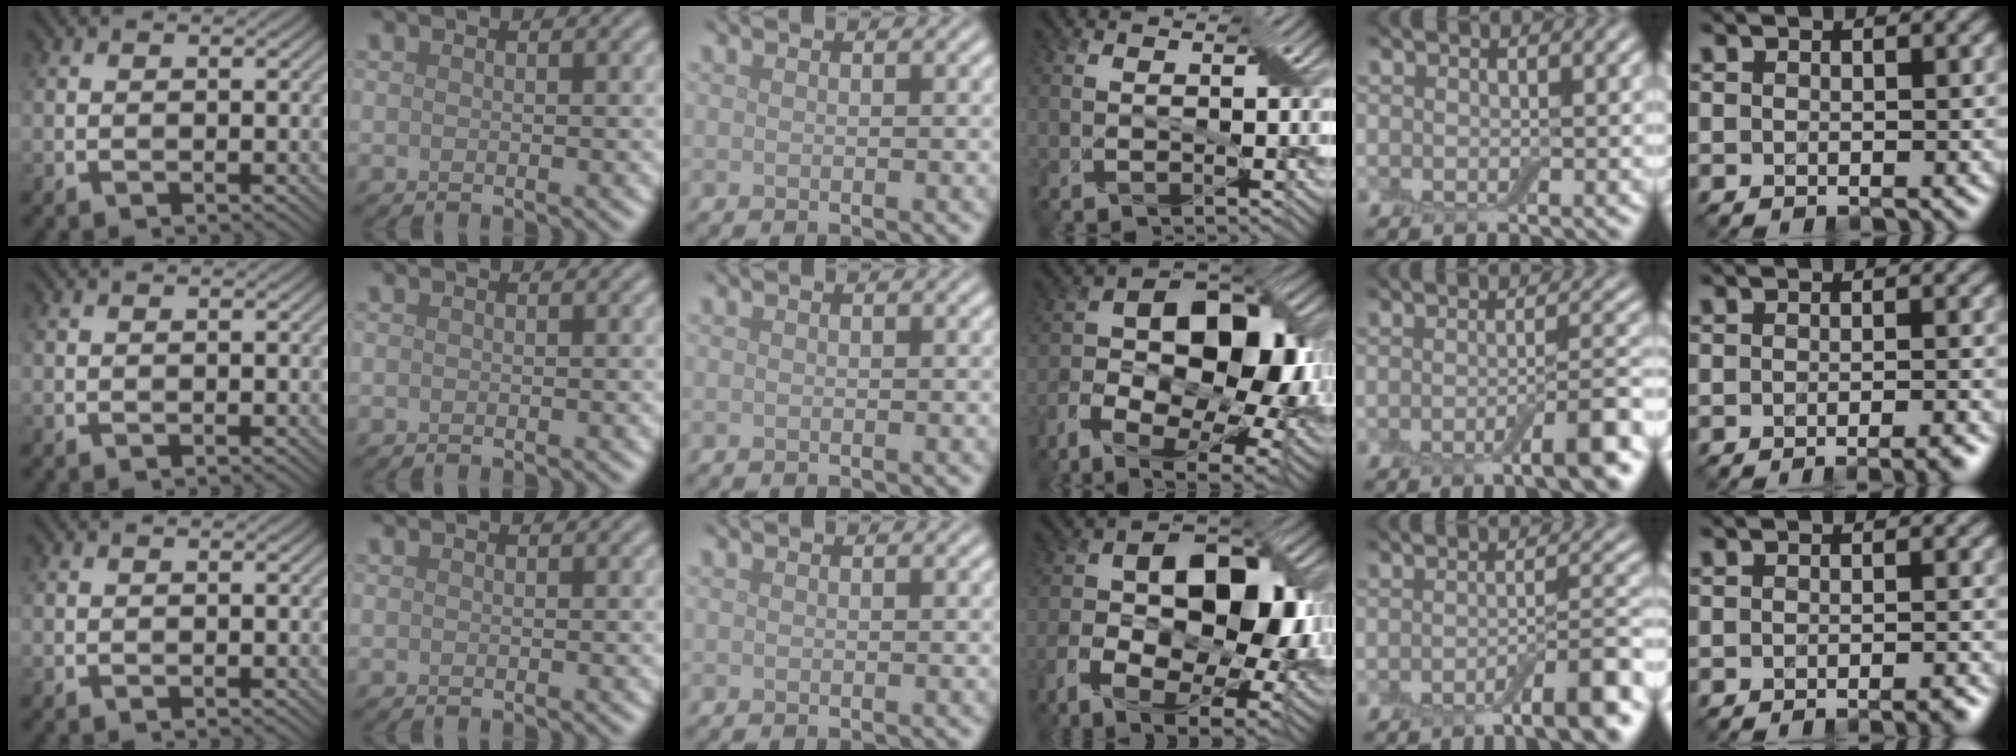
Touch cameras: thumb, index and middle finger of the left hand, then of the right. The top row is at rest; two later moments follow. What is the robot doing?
{"motion": "insert", "object": "backpack"}